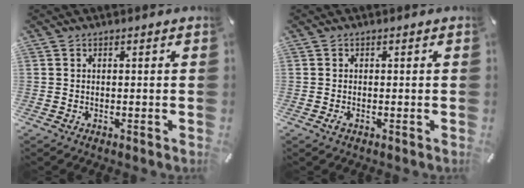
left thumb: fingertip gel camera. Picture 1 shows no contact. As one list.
[{"total": 0.8, "force": [-0.3, 0.5, 0.5], "torque": [-0.016, -0.005, -0.008]}]